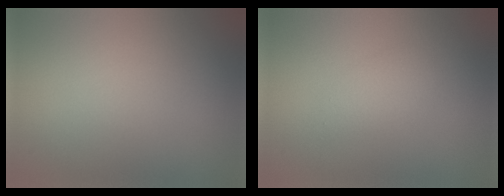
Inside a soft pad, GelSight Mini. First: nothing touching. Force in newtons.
{"total": 1.3, "press": 1.3, "slide": 0.0}